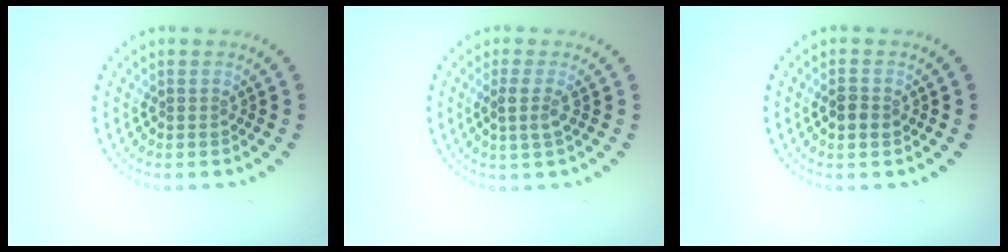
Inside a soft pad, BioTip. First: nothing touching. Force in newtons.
{"total": 1.9, "press": 1.4, "slide": 1.3}
{"total": 1.7, "press": 1.7, "slide": 0.2}